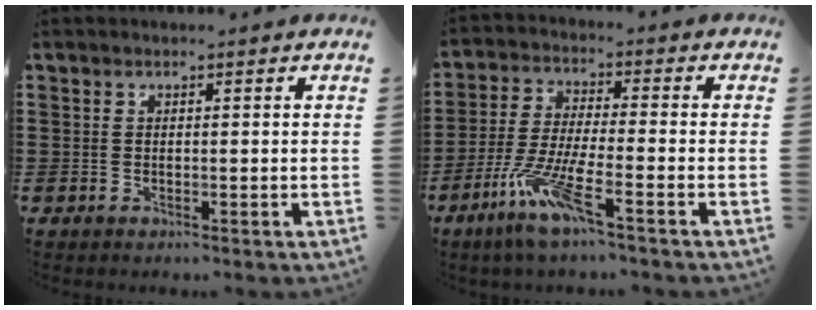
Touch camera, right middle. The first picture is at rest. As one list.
[{"total": 8.4, "force": [-5.1, 0.8, 6.7], "torque": [-0.146, -0.011, -0.098]}]